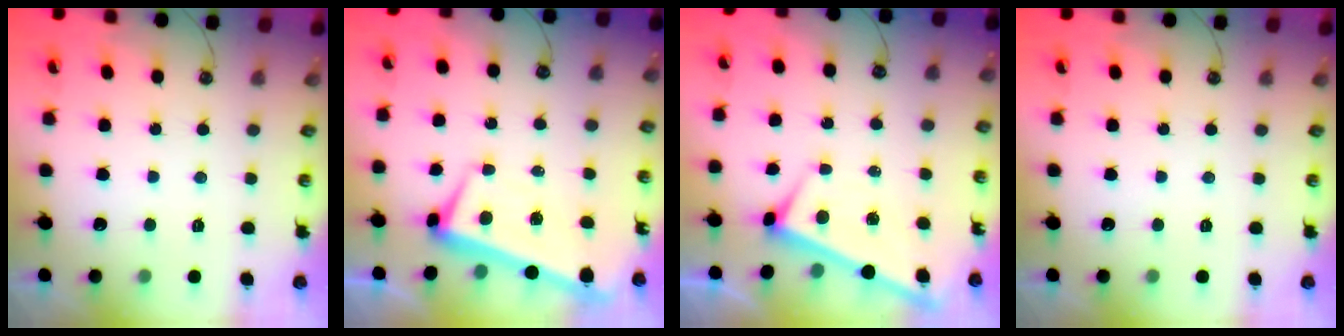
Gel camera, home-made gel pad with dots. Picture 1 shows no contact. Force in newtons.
{"total": 2.5, "press": 2.4, "slide": 0.4}
{"total": 1.8, "press": 1.8, "slide": 0.1}
{"total": 0.0}